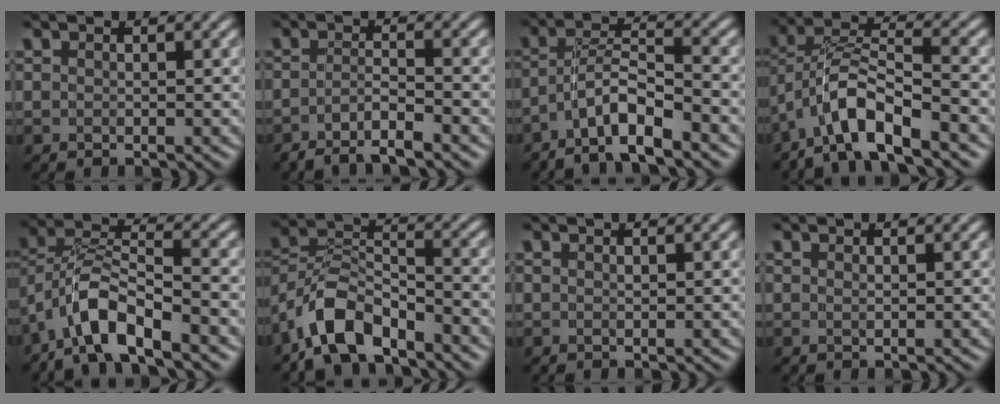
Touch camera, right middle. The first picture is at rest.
{"total": 4.0, "force": [-3.7, 0.4, 1.6], "torque": [-0.027, -0.013, -0.060]}
{"total": 4.9, "force": [-3.2, 1.8, 3.3], "torque": [-0.060, -0.008, -0.054]}
{"total": 5.8, "force": [-1.8, 3.6, 4.2], "torque": [-0.099, -0.013, -0.028]}
{"total": 5.5, "force": [-2.2, 3.3, 3.7], "torque": [-0.090, -0.009, -0.034]}
{"total": 6.5, "force": [-3.7, 3.9, 3.6], "torque": [-0.078, -0.015, -0.062]}
{"total": 0.0}
{"total": 0.6, "force": [0.3, -0.6, 0.1], "torque": [0.001, -0.004, 0.009]}